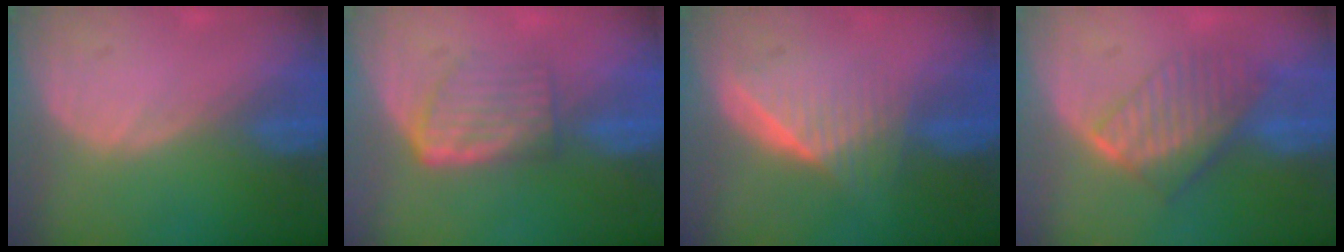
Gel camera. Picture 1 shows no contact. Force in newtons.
{"total": 6.0, "press": 5.4, "slide": 2.7}
{"total": 6.5, "press": 5.8, "slide": 2.8}
{"total": 7.6, "press": 6.9, "slide": 3.2}